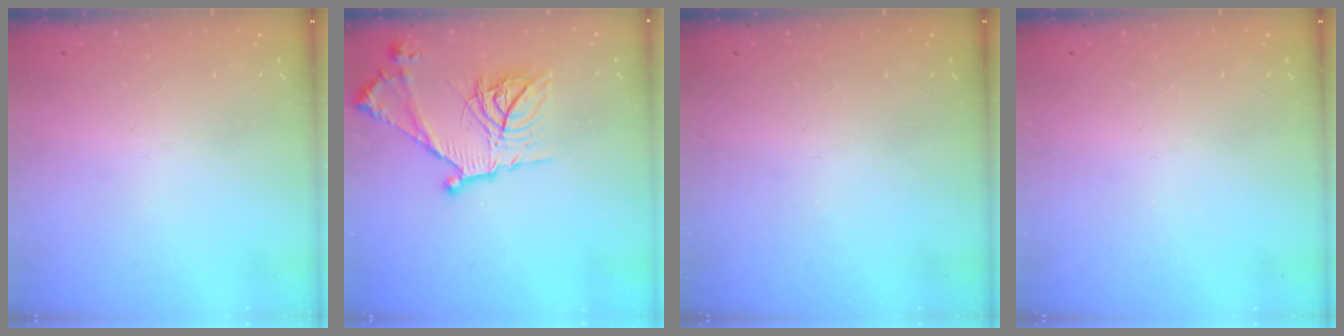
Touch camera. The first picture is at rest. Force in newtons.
{"total": 17.4, "press": 17.4, "slide": 0.5}
{"total": 0.0}
{"total": 0.0}